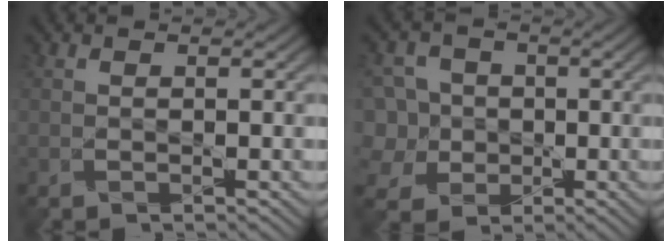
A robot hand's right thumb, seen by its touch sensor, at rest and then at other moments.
{"total": 9.4, "force": [-1.5, 8.4, 4.0], "torque": [-0.146, 0.013, -0.053]}